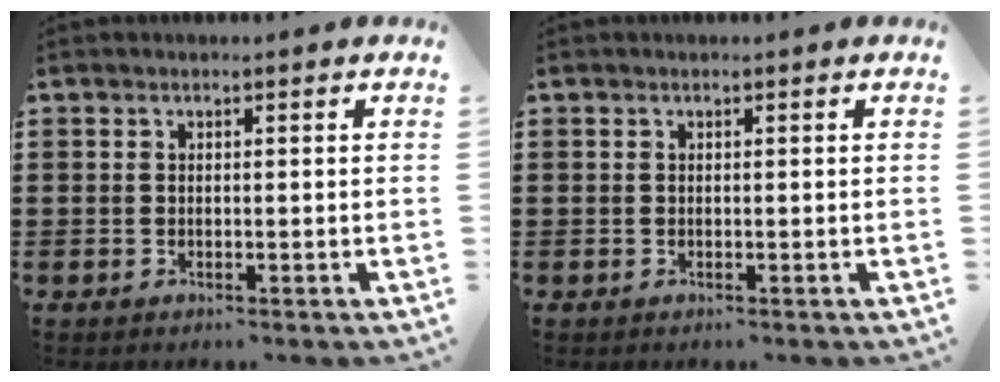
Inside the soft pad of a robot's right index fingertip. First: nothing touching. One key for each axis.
{"total": 0.0}